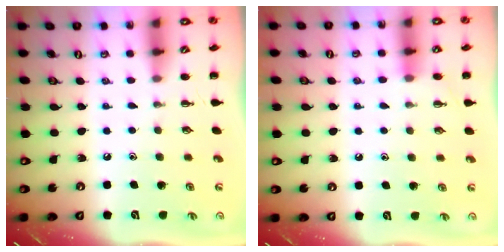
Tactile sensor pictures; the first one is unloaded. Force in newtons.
{"total": 4.2, "press": 4.0, "slide": 1.2}